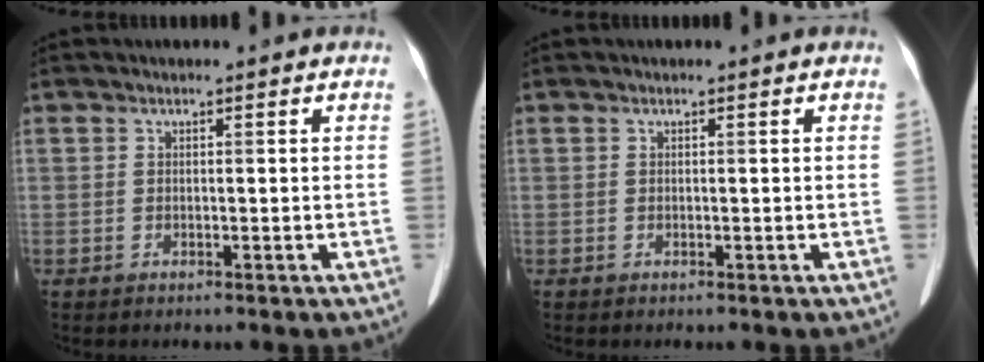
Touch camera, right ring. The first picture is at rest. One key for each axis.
{"total": 0.0}